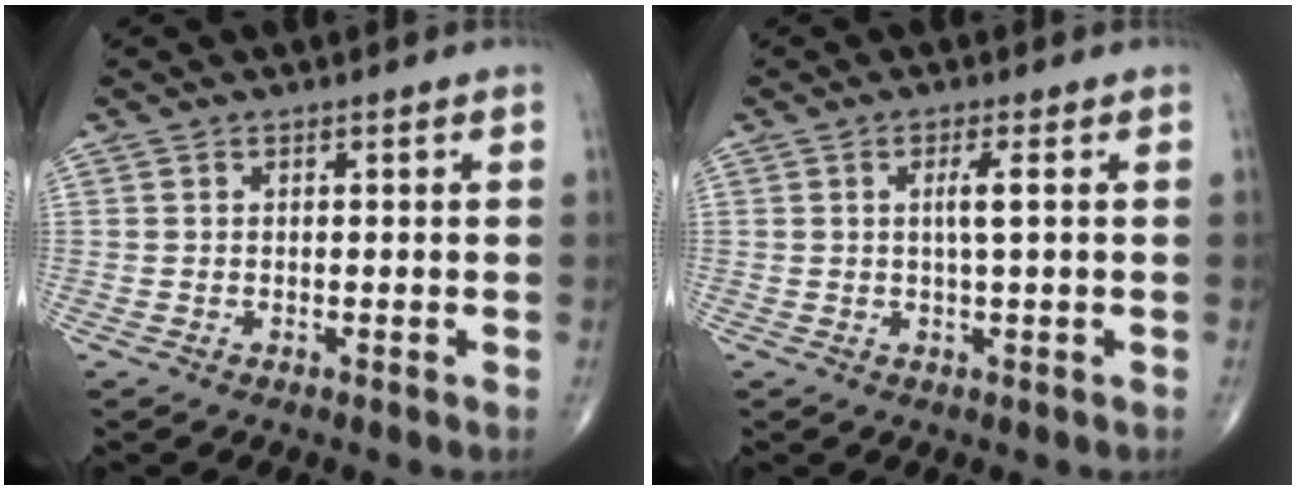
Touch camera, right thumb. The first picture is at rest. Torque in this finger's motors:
{"motor_torque": [0.15, 0.67, 0.40, 0.07, 0.01]}